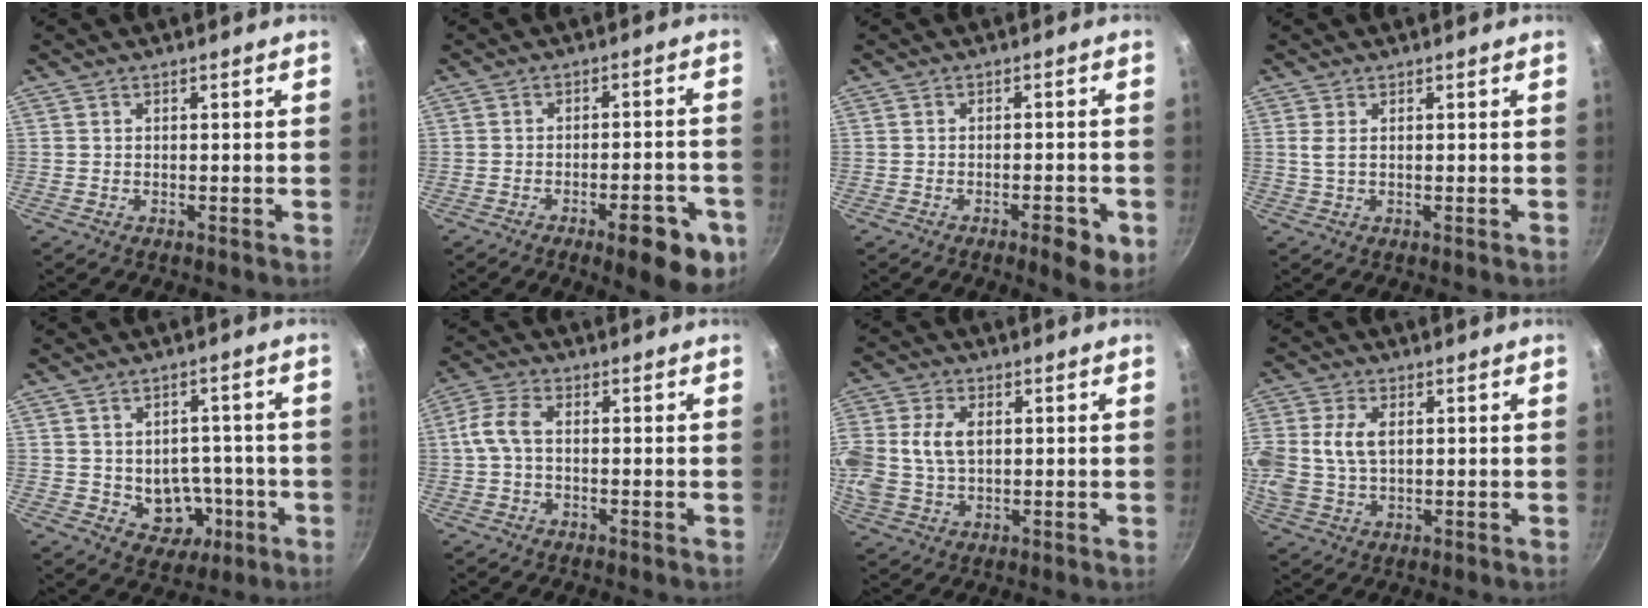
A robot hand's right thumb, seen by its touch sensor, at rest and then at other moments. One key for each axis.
{"total": 11.0, "fx": -5.4, "fy": 3.3, "fz": 8.9, "tx": -0.100, "ty": 0.023, "tz": -0.067}
{"total": 5.3, "fx": -2.3, "fy": 1.5, "fz": 4.5, "tx": -0.057, "ty": 0.003, "tz": -0.031}
{"total": 1.7, "fx": 0.5, "fy": 0.5, "fz": 1.5, "tx": -0.041, "ty": 0.002, "tz": 0.017}
{"total": 8.1, "fx": -1.9, "fy": 6.5, "fz": 4.4, "tx": -0.023, "ty": 0.020, "tz": -0.013}
{"total": 5.3, "fx": -0.1, "fy": 2.9, "fz": 4.4, "tx": -0.102, "ty": 0.016, "tz": -0.008}
{"total": 13.0, "fx": 1.6, "fy": 8.9, "fz": 9.3, "tx": -0.226, "ty": 0.004, "tz": 0.036}
{"total": 10.3, "fx": 1.4, "fy": 6.6, "fz": 7.8, "tx": -0.185, "ty": 0.003, "tz": 0.034}